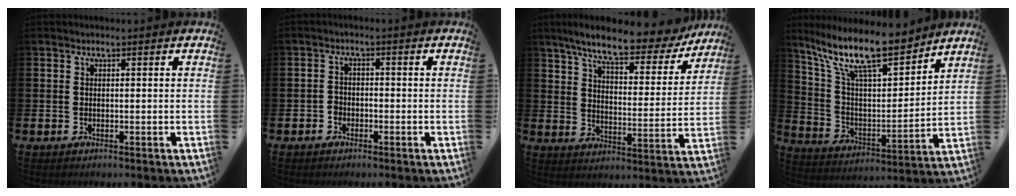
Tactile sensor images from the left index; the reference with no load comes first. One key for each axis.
{"total": 1.7, "fx": -1.2, "fy": 1.2, "fz": 0.2, "tx": -0.005, "ty": 0.003, "tz": -0.027}
{"total": 8.8, "fx": 7.7, "fy": 1.6, "fz": 4.0, "tx": -0.095, "ty": -0.045, "tz": 0.127}
{"total": 13.8, "fx": 11.1, "fy": 3.7, "fz": 7.2, "tx": -0.167, "ty": -0.063, "tz": 0.193}